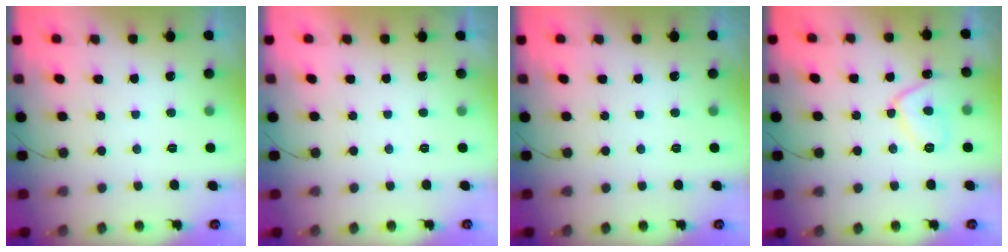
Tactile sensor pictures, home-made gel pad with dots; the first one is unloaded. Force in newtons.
{"total": 2.3, "press": 2.3, "slide": 0.4}
{"total": 0.0}
{"total": 9.3, "press": 9.3, "slide": 1.2}